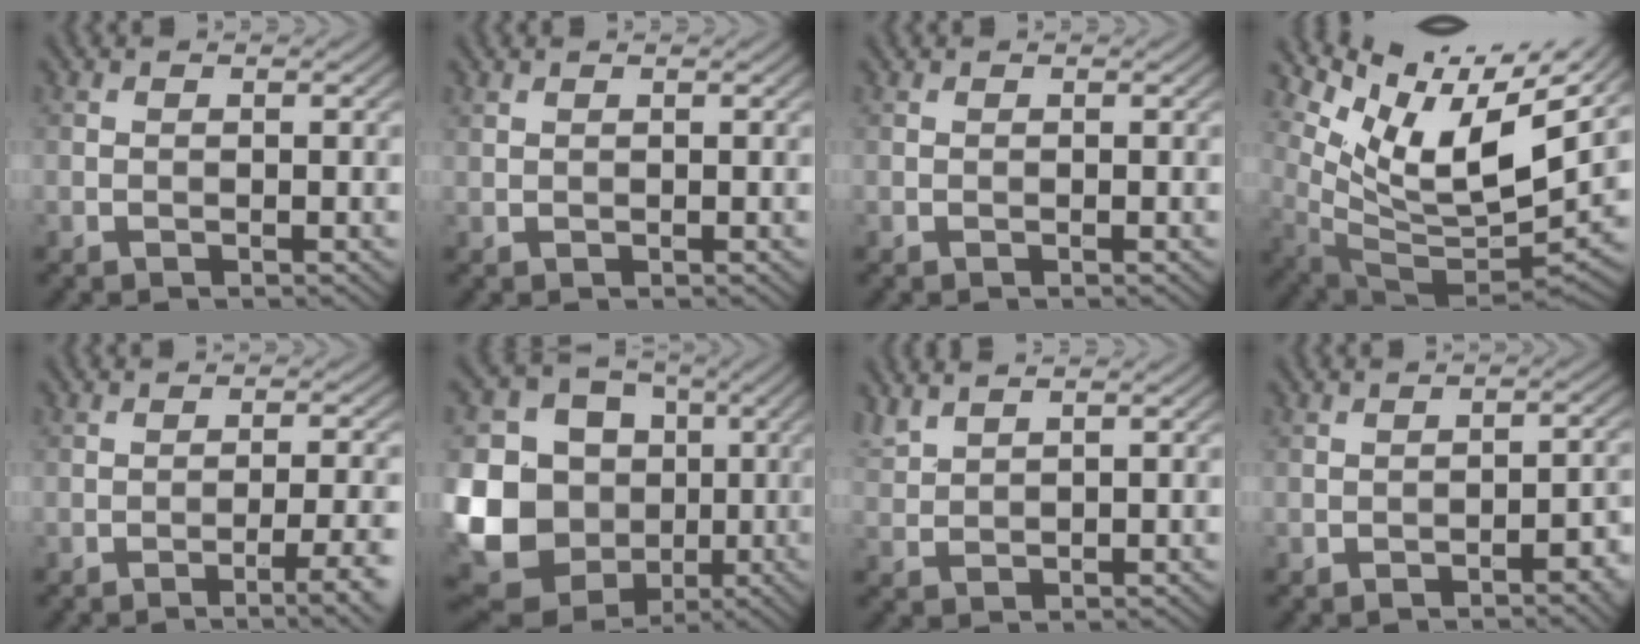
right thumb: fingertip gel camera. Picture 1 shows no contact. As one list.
[{"total": 0.7, "force": [0.6, 0.1, 0.1], "torque": [-0.005, 0.003, 0.016]}, {"total": 0.0}, {"total": 13.7, "force": [7.0, 6.0, 10.2], "torque": [-0.215, -0.002, 0.138]}, {"total": 4.7, "force": [-2.1, 0.7, 4.2], "torque": [-0.067, 0.009, -0.031]}, {"total": 21.2, "force": [-2.1, 19.5, 8.0], "torque": [-0.245, -0.015, -0.038]}, {"total": 2.7, "force": [2.5, 0.4, 1.0], "torque": [-0.027, 0.008, 0.059]}, {"total": 2.9, "force": [-1.7, 0.9, 2.1], "torque": [-0.024, 0.008, -0.023]}]